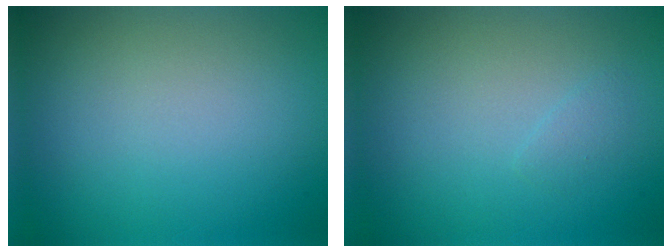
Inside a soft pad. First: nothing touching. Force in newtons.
{"total": 0.7, "press": 0.7, "slide": 0.1}